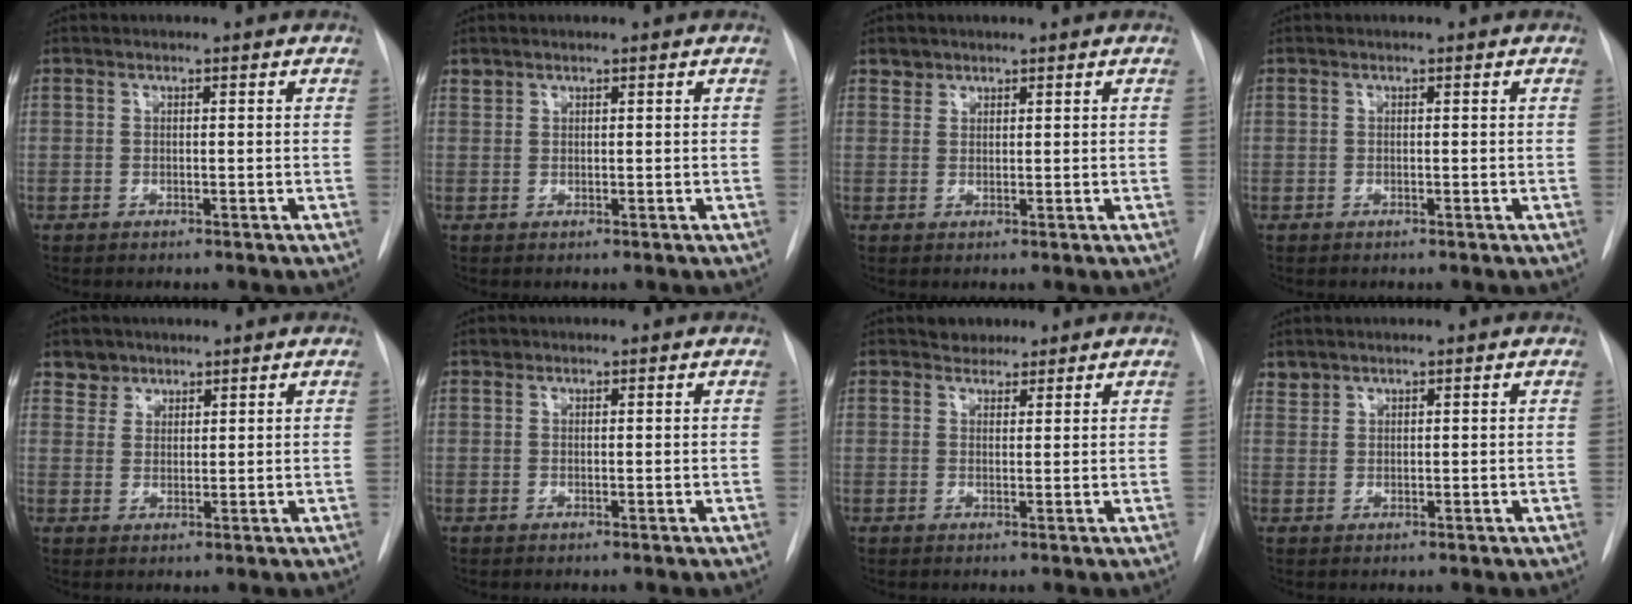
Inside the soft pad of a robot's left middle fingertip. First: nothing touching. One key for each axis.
{"total": 0.7, "fx": 0.6, "fy": 0.2, "fz": -0.1, "tx": 0.002, "ty": 0.000, "tz": 0.010}
{"total": 1.5, "fx": 1.1, "fy": 0.9, "fz": -0.2, "tx": 0.012, "ty": 0.005, "tz": 0.015}
{"total": 0.0}
{"total": 3.0, "fx": 2.3, "fy": 1.9, "fz": -0.3, "tx": 0.017, "ty": 0.005, "tz": 0.036}
{"total": 0.5, "fx": 0.4, "fy": 0.3, "fz": 0.0, "tx": 0.001, "ty": 0.006, "tz": 0.004}
{"total": 2.4, "fx": 2.0, "fy": 1.4, "fz": 0.2, "tx": -0.001, "ty": 0.006, "tz": 0.028}
{"total": 1.3, "fx": 1.2, "fy": 0.4, "fz": -0.2, "tx": 0.006, "ty": 0.003, "tz": 0.023}